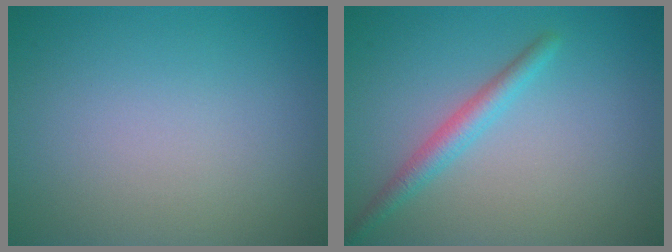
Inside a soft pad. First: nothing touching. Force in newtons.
{"total": 2.2, "press": 2.2, "slide": 0.0}